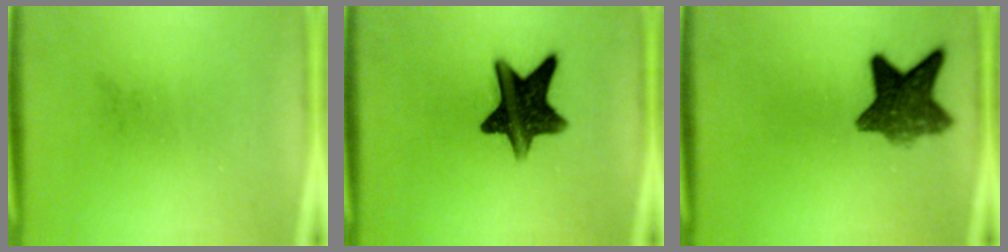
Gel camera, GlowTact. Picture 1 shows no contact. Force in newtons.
{"total": 12.8}
{"total": 8.9}